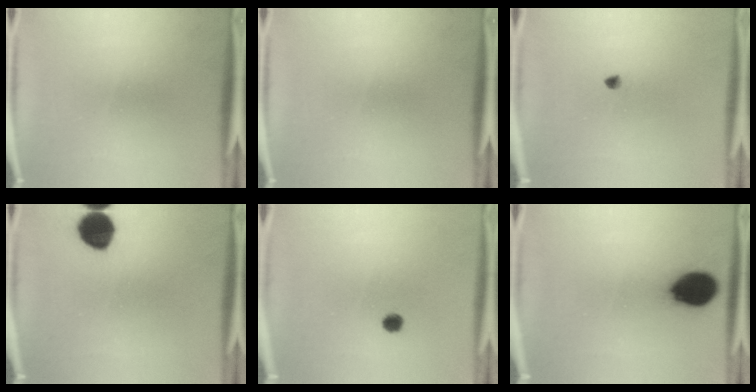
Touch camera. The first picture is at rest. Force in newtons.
{"total": 0.0}
{"total": 1.1}
{"total": 9.7}
{"total": 1.4}
{"total": 12.8}